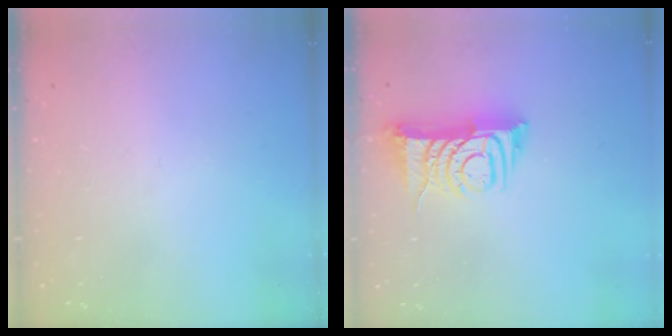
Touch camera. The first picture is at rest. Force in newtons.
{"total": 9.0, "press": 8.9, "slide": 1.0}